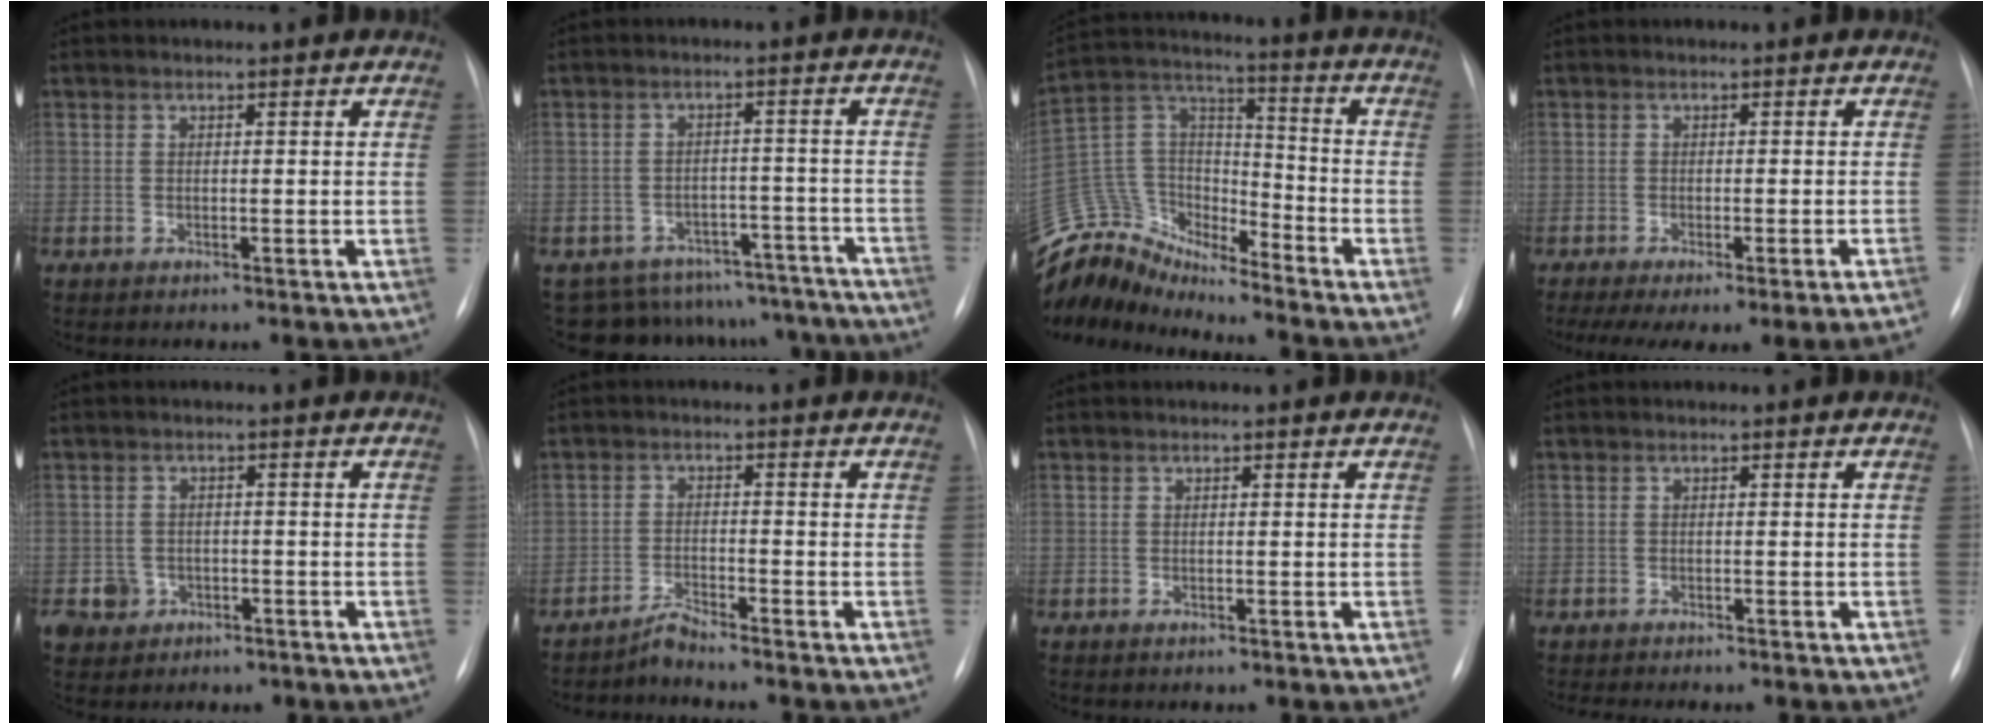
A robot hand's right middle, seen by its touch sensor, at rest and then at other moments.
{"total": 16.5, "force": [-15.4, 5.9, 0.9], "torque": [0.001, 0.039, -0.175]}
{"total": 13.8, "force": [-13.4, 3.2, 1.0], "torque": [-0.027, 0.075, -0.255]}
{"total": 14.2, "force": [-11.8, 0.4, 7.9], "torque": [-0.083, -0.021, -0.153]}
{"total": 3.7, "force": [-1.5, 3.4, 0.3], "torque": [-0.002, 0.010, -0.018]}
{"total": 2.4, "force": [-2.3, -0.7, 0.0], "torque": [-0.003, -0.015, -0.045]}
{"total": 0.0}
{"total": 3.8, "force": [-3.4, 0.3, 1.8], "torque": [-0.022, -0.005, -0.043]}